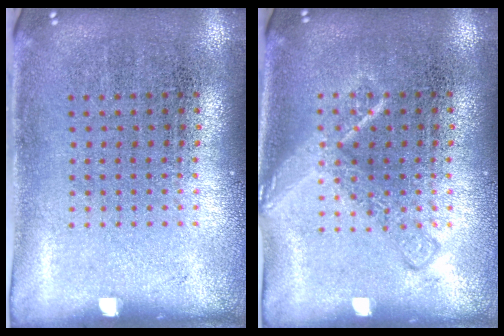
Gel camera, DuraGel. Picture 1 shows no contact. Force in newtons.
{"total": 1.7, "press": 1.7, "slide": 0.3}